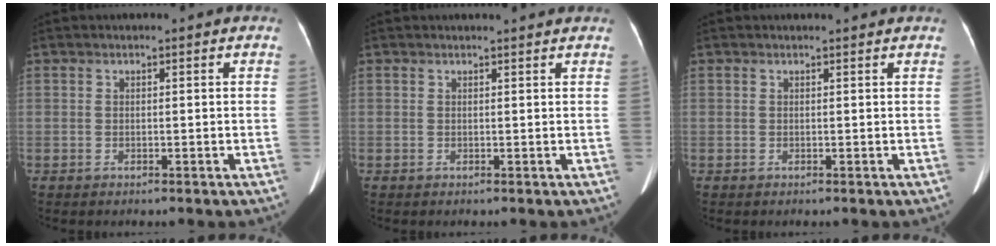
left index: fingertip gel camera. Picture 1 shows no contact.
{"total": 2.4, "force": [2.3, 0.3, 0.4], "torque": [-0.008, 0.020, 0.025]}
{"total": 1.2, "force": [1.2, 0.2, 0.1], "torque": [-0.010, 0.015, 0.015]}